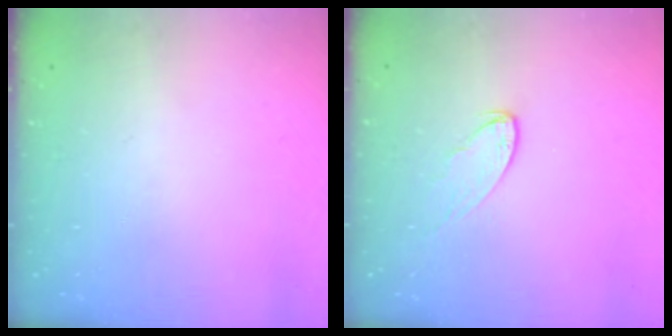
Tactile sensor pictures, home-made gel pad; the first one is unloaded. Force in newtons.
{"total": 5.6, "press": 5.6, "slide": 0.5}